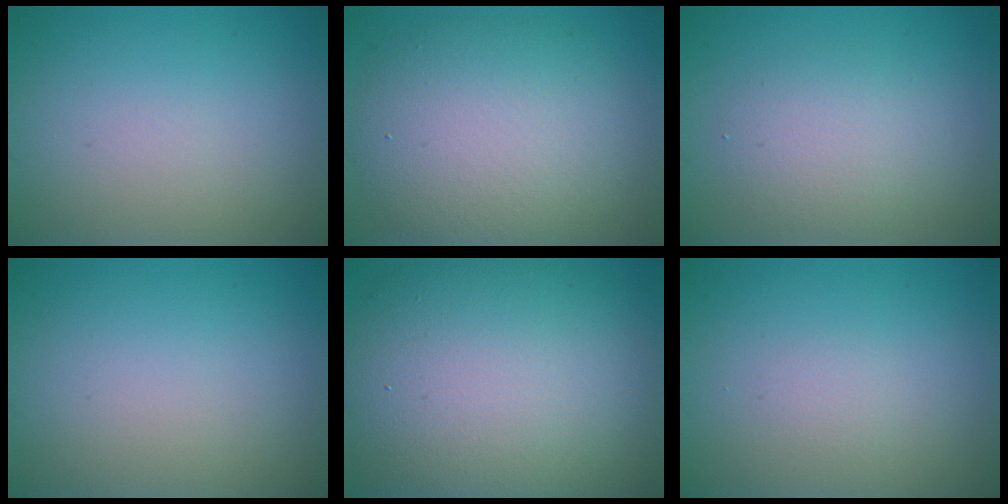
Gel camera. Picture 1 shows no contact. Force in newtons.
{"total": 8.6, "press": 8.6, "slide": 0.3}
{"total": 2.9, "press": 2.9, "slide": 0.2}
{"total": 0.0}
{"total": 14.6, "press": 14.5, "slide": 0.9}
{"total": 0.6, "press": 0.6, "slide": 0.0}